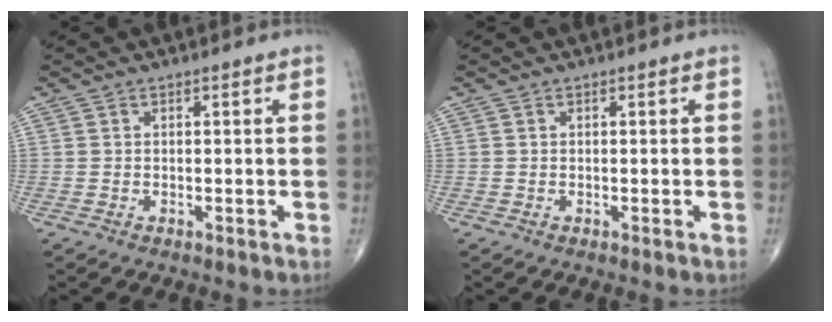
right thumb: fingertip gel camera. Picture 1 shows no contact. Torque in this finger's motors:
{"motor_torque": [-0.02, -0.01, -0.01, 0.01, 0.03]}